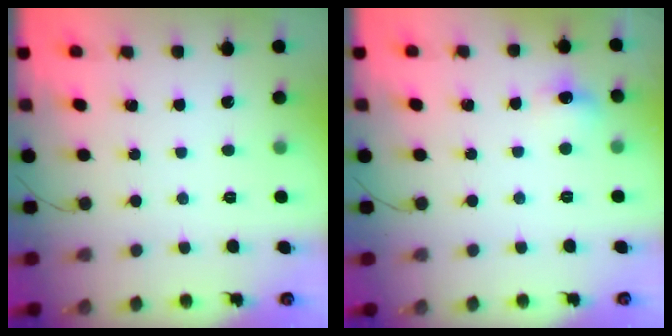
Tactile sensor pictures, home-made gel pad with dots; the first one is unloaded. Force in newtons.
{"total": 7.0, "press": 6.8, "slide": 1.6}